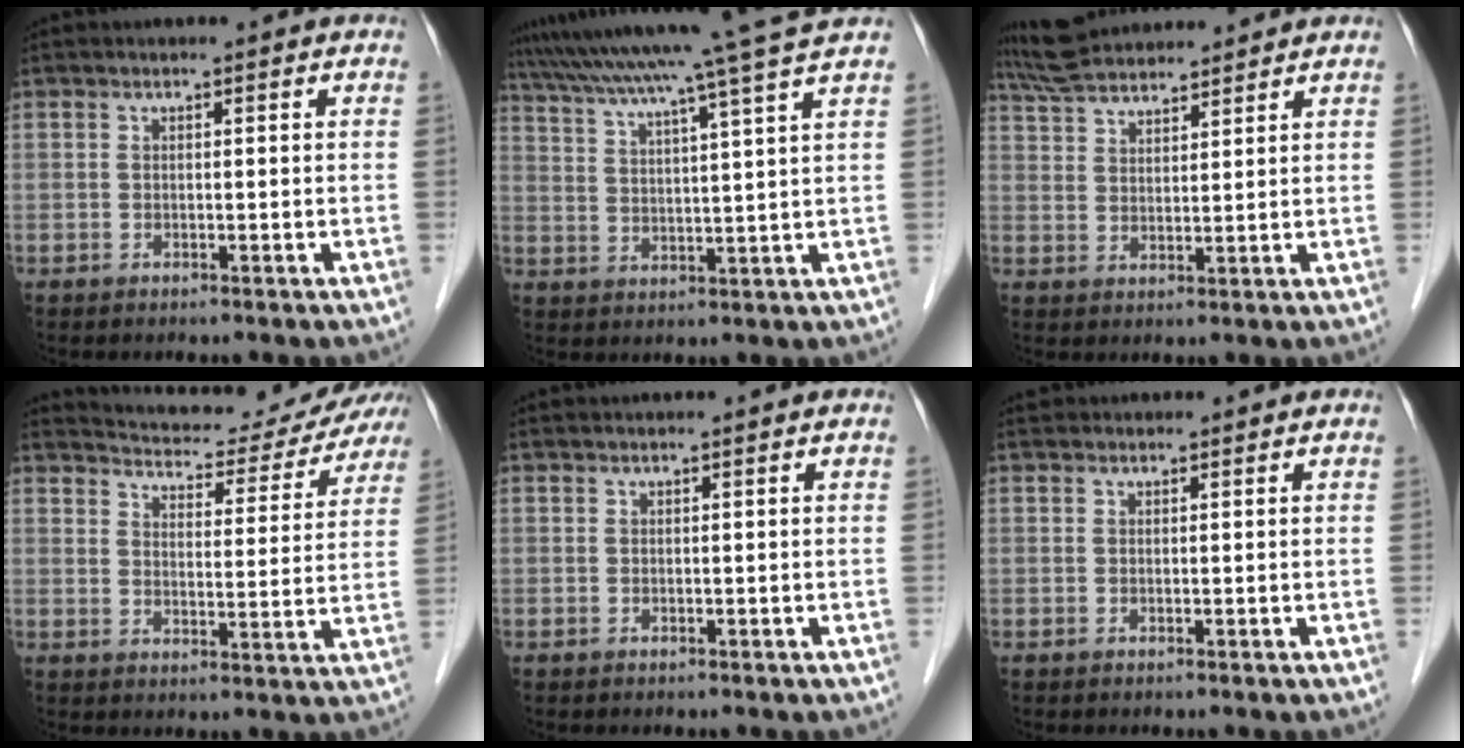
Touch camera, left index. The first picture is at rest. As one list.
[{"total": 17.3, "force": [14.7, -2.8, 8.6], "torque": [-0.150, -0.018, 0.208]}, {"total": 11.5, "force": [10.6, 2.3, 3.6], "torque": [-0.072, 0.041, 0.190]}, {"total": 15.4, "force": [14.8, 2.5, 3.4], "torque": [-0.045, -0.020, 0.182]}, {"total": 0.9, "force": [0.9, -0.1, 0.3], "torque": [-0.006, 0.018, 0.018]}, {"total": 1.2, "force": [1.1, 0.5, 0.1], "torque": [-0.005, 0.020, 0.022]}]